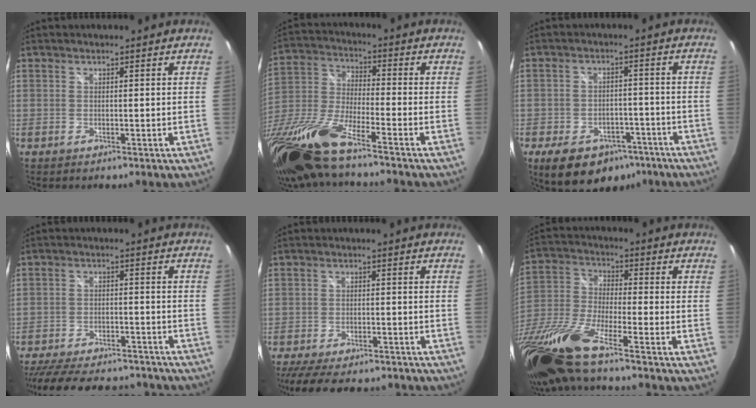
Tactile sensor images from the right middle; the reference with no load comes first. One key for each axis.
{"total": 18.6, "fx": -13.9, "fy": 1.9, "fz": 12.2, "tx": -0.257, "ty": -0.044, "tz": -0.280}
{"total": 13.5, "fx": -8.7, "fy": 8.2, "fz": 6.2, "tx": -0.135, "ty": 0.008, "tz": -0.112}
{"total": 22.2, "fx": -18.7, "fy": 7.8, "fz": 9.0, "tx": -0.198, "ty": 0.004, "tz": -0.253}
{"total": 13.9, "fx": -11.4, "fy": 4.7, "fz": 6.4, "tx": -0.142, "ty": -0.021, "tz": -0.167}
{"total": 18.2, "fx": -13.4, "fy": 1.6, "fz": 12.2, "tx": -0.256, "ty": -0.047, "tz": -0.270}